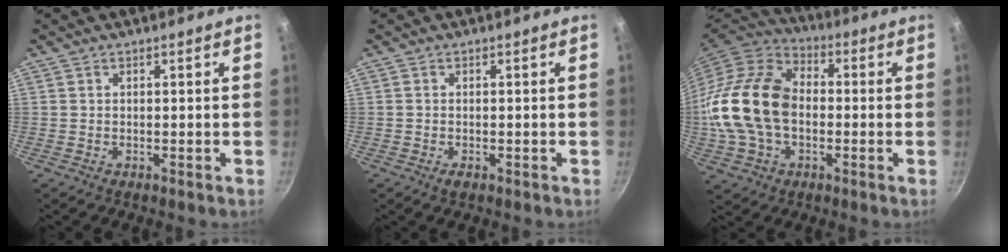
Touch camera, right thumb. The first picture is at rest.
{"total": 1.2, "force": [-0.6, 0.7, 0.8], "torque": [-0.015, -0.001, -0.010]}
{"total": 20.6, "force": [-1.3, 14.2, 14.8], "torque": [-0.277, 0.036, -0.032]}